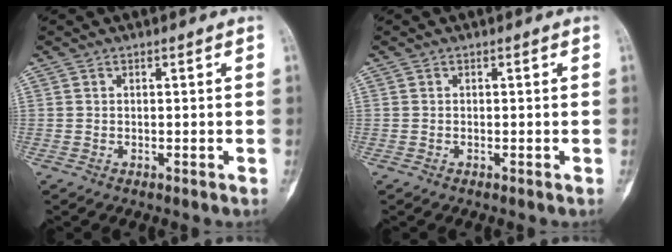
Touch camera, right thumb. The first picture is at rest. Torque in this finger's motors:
{"motor_torque": [-0.92, -0.06, -0.12, 0.14, -0.02]}